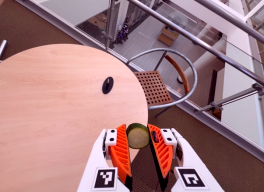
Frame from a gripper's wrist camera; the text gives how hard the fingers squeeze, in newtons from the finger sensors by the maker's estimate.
{"total": 8.4, "left": 8.5, "right": 8.3}